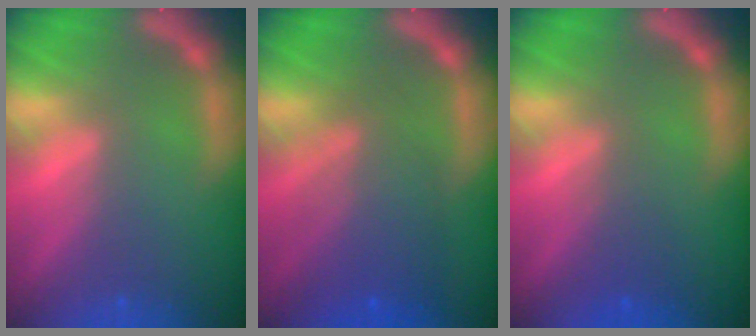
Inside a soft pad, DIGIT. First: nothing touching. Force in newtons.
{"total": 6.6}
{"total": 2.0}